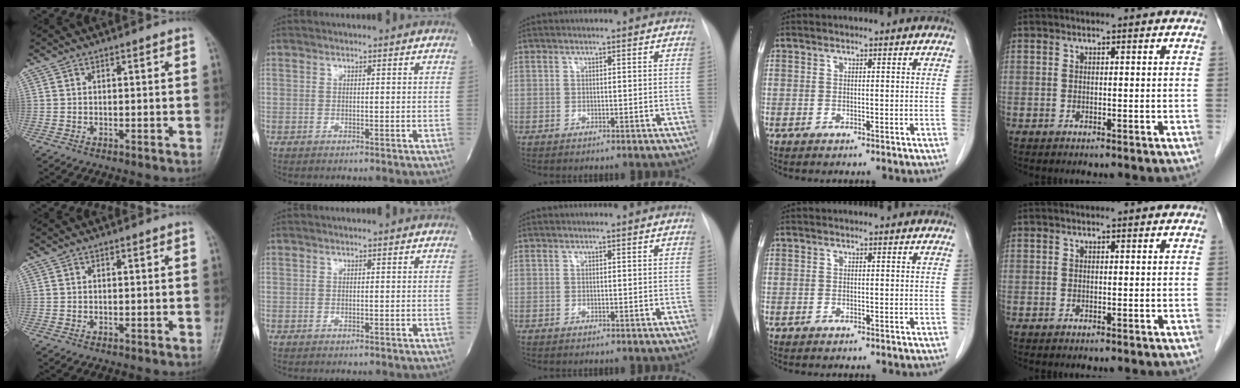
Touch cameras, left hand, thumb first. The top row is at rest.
{}